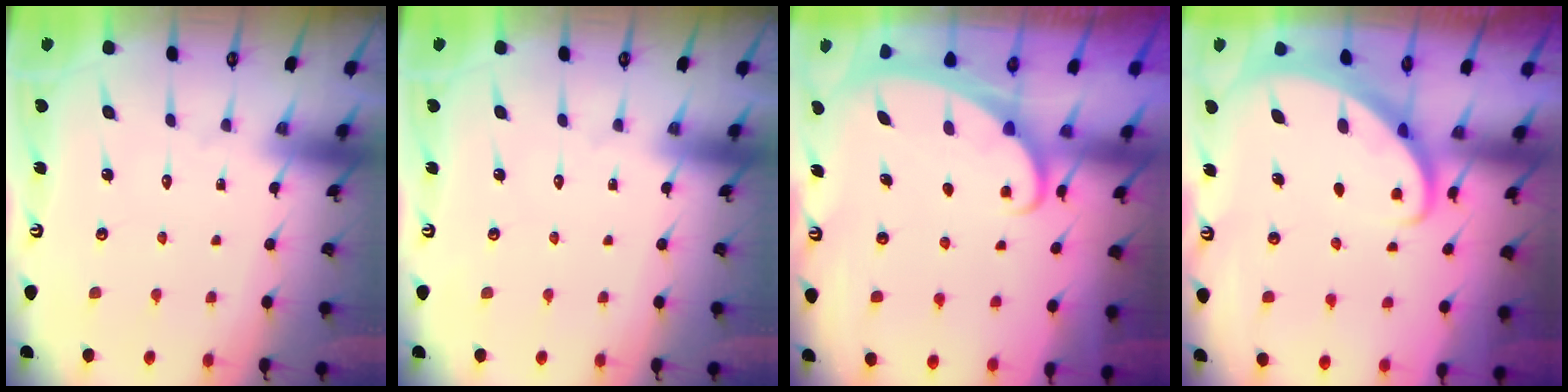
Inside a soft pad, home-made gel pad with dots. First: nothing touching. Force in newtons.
{"total": 0.0}
{"total": 2.3, "press": 2.3, "slide": 0.3}
{"total": 2.2, "press": 2.2, "slide": 0.3}